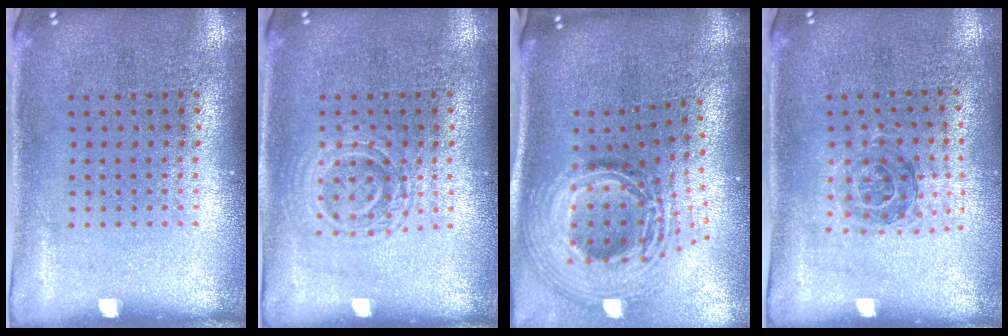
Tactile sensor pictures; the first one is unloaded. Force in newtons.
{"total": 1.1, "press": 1.0, "slide": 0.3}
{"total": 3.0, "press": 2.1, "slide": 2.1}
{"total": 1.0, "press": 1.0, "slide": 0.1}